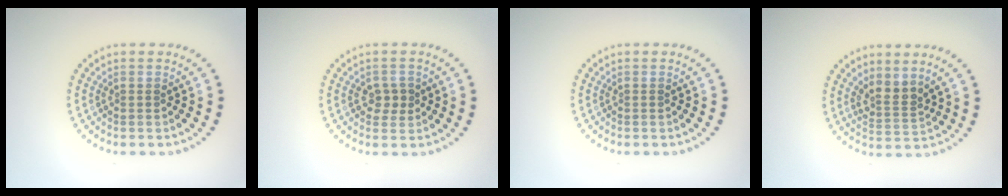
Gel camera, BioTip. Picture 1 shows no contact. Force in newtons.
{"total": 1.9, "press": 1.8, "slide": 0.4}
{"total": 0.0}
{"total": 2.4, "press": 1.8, "slide": 1.6}